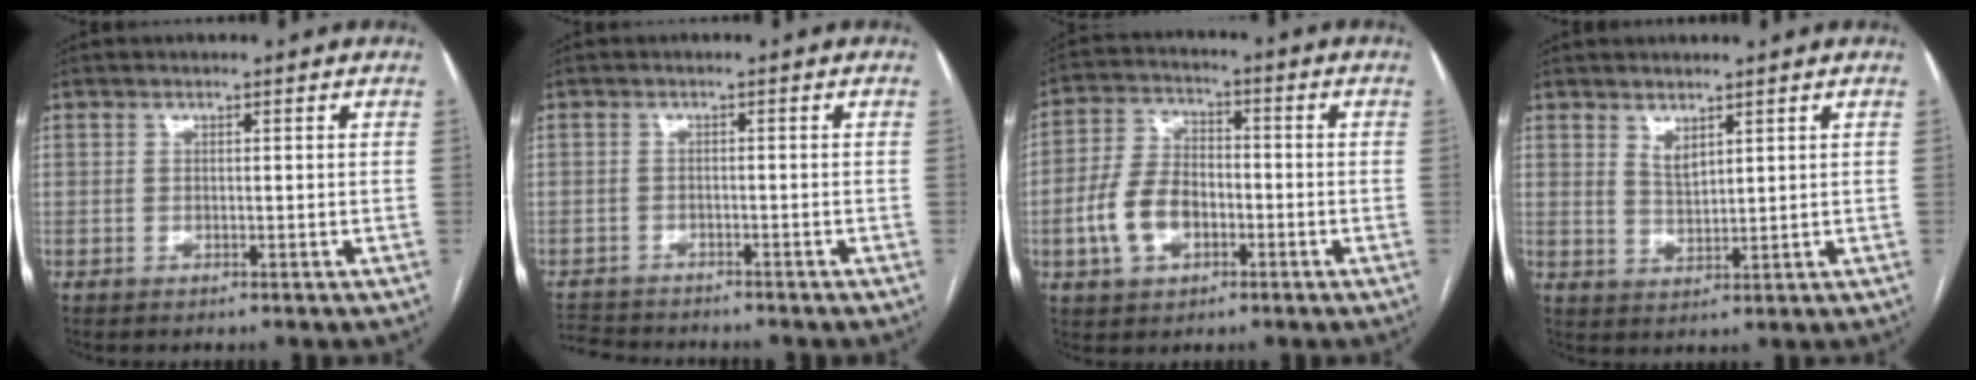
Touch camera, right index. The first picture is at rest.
{"total": 6.5, "force": [-6.2, 1.2, 1.4], "torque": [-0.023, -0.007, -0.100]}
{"total": 9.0, "force": [-2.7, 5.7, 6.5], "torque": [-0.145, 0.018, -0.049]}
{"total": 2.6, "force": [1.9, 0.8, 1.6], "torque": [-0.032, -0.010, 0.044]}